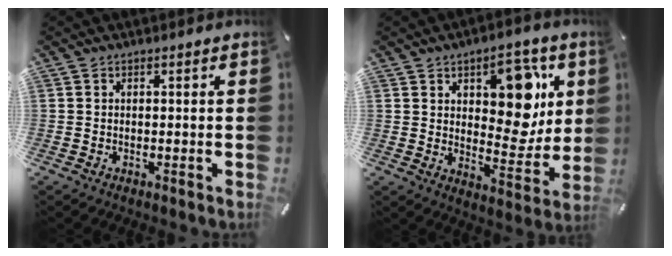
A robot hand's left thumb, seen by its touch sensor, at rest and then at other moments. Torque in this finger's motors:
{"motor_torque": [0.55, 0.02, 0.62, 0.29, 0.15]}